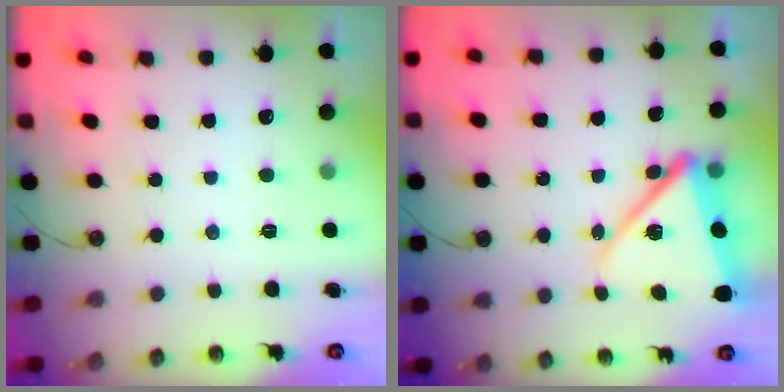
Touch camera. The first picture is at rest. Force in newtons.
{"total": 14.3, "press": 14.2, "slide": 1.6}